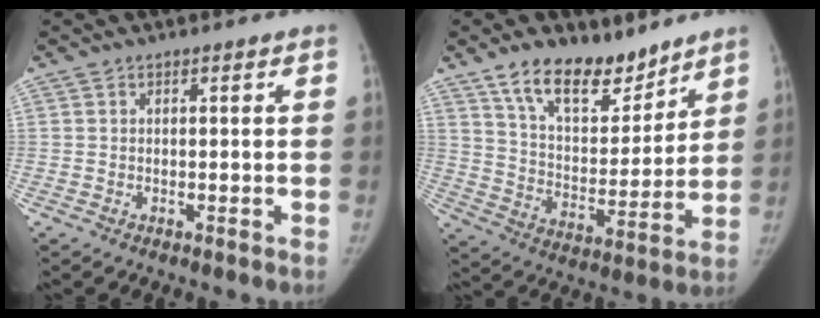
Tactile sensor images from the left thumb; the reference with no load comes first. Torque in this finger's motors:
{"motor_torque": [0.13, 0.14, 1.15, -0.98, 0.07]}